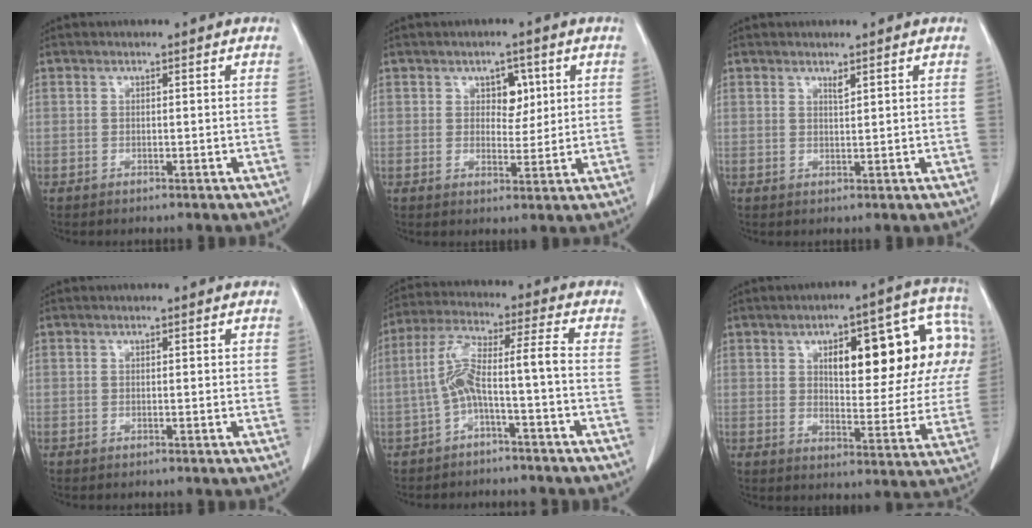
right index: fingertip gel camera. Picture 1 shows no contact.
{"total": 3.9, "force": [1.4, 2.5, 2.7], "torque": [-0.033, 0.006, 0.023]}
{"total": 0.9, "force": [0.7, 0.0, 0.5], "torque": [-0.011, -0.007, 0.013]}
{"total": 0.9, "force": [0.3, 0.3, 0.8], "torque": [-0.010, 0.001, 0.003]}
{"total": 7.6, "force": [-2.2, 0.1, 7.3], "torque": [-0.145, 0.038, -0.040]}
{"total": 20.2, "force": [5.8, 6.5, 18.2], "torque": [-0.240, 0.037, 0.076]}